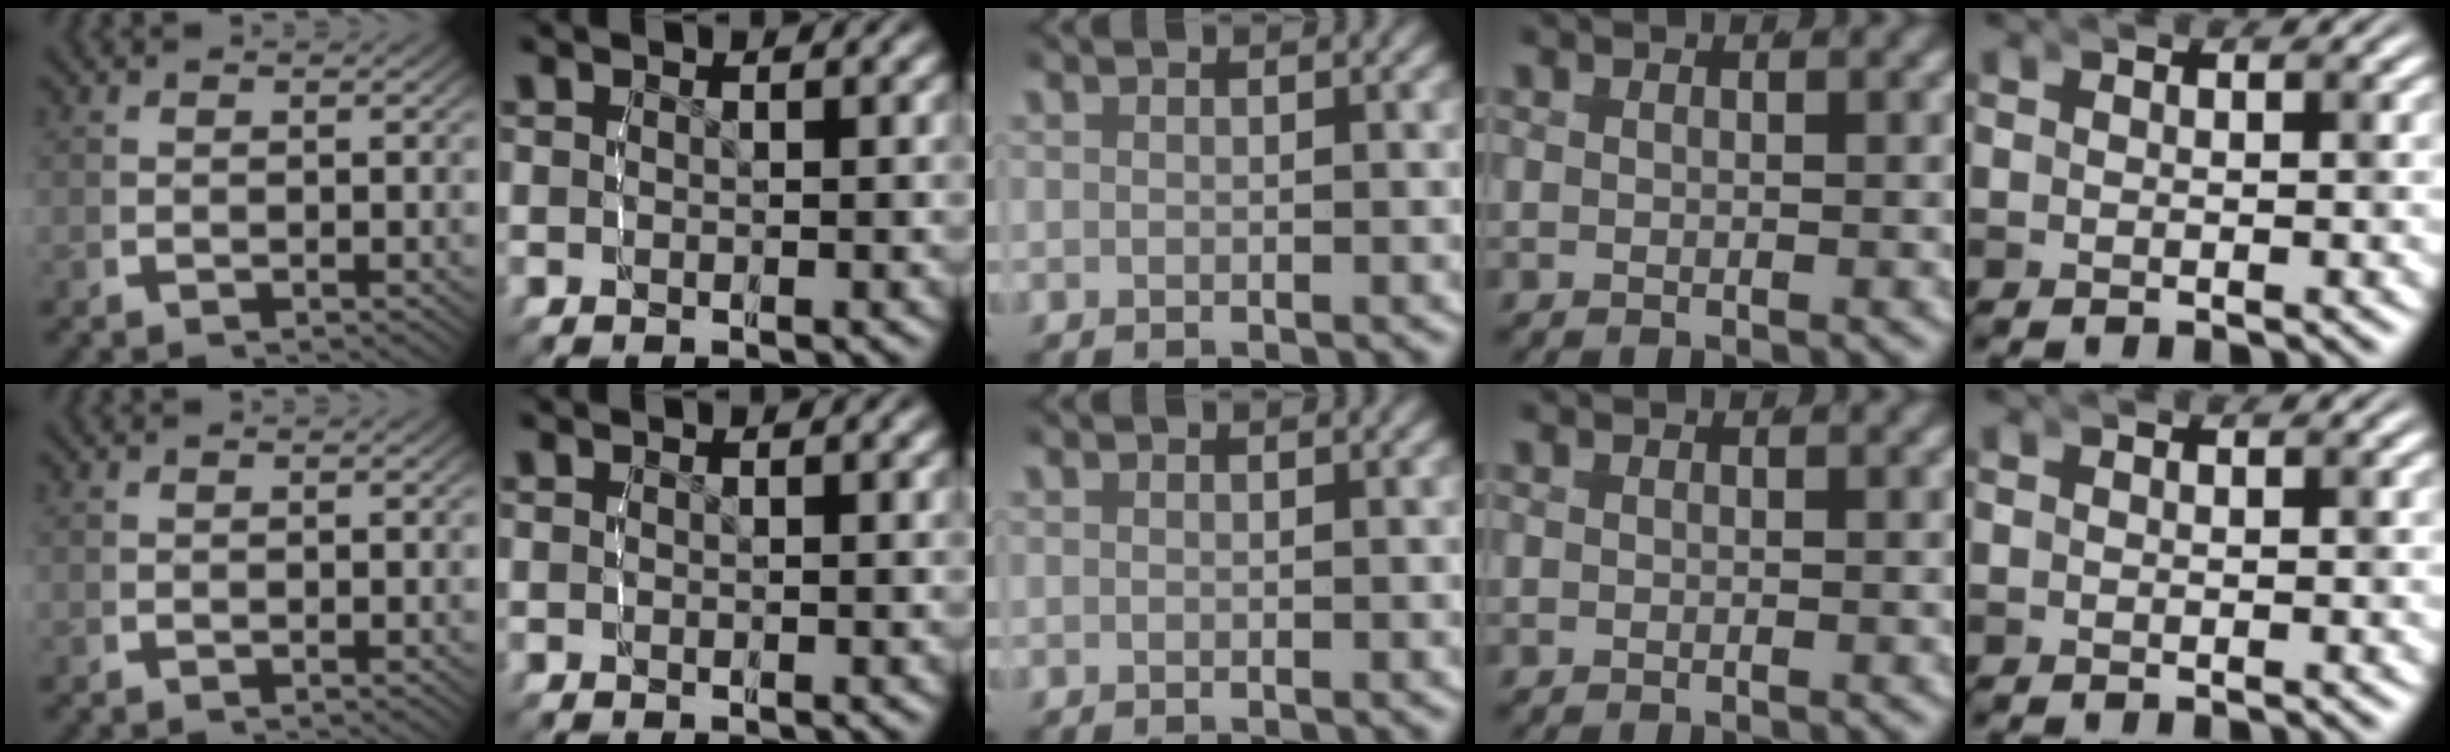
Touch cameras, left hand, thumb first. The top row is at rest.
{}